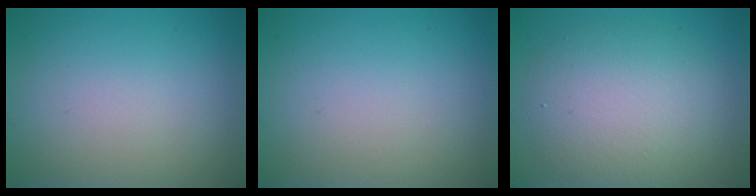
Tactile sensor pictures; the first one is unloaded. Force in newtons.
{"total": 0.0}
{"total": 6.2, "press": 6.2, "slide": 0.7}